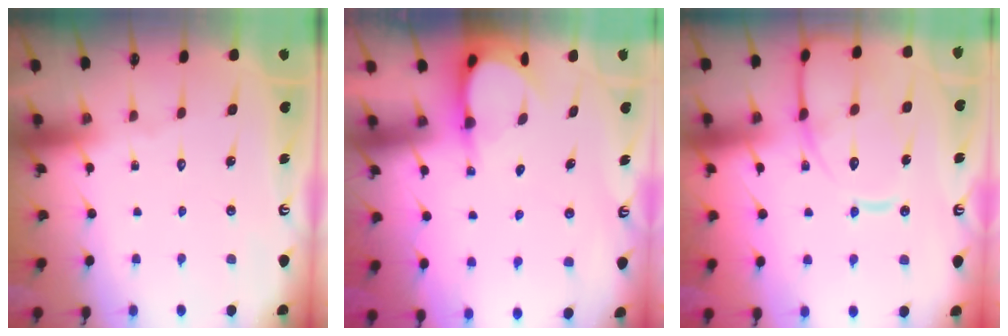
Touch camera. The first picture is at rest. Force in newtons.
{"total": 4.0, "press": 4.0, "slide": 0.2}
{"total": 13.8, "press": 13.7, "slide": 1.3}